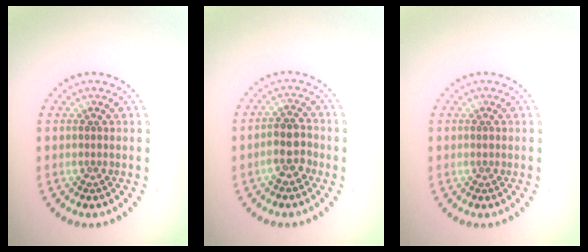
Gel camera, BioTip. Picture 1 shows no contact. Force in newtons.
{"total": 2.8, "press": 2.6, "slide": 0.8}
{"total": 0.5, "press": 0.4, "slide": 0.3}